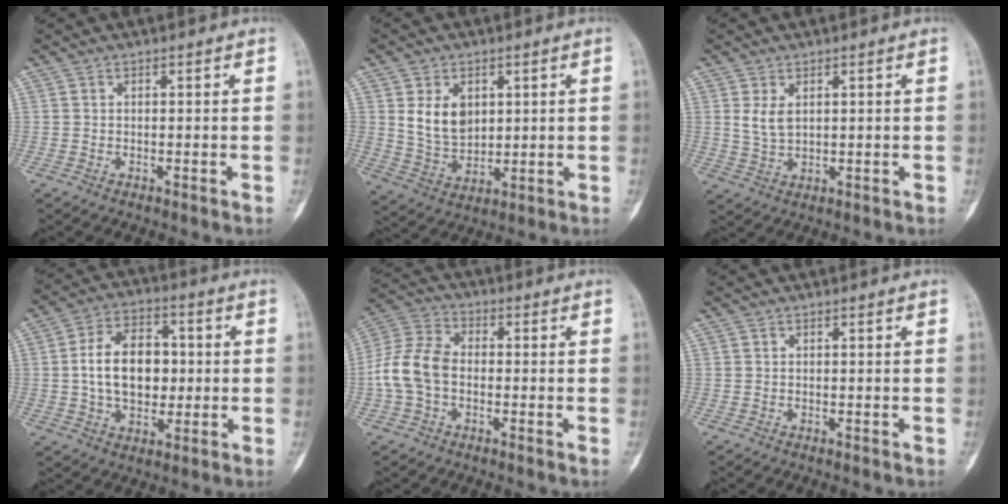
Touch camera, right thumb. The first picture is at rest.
{"total": 8.5, "force": [2.5, 6.0, 5.4], "torque": [-0.073, -0.019, 0.060]}
{"total": 3.8, "force": [1.3, 2.1, 2.8], "torque": [-0.052, -0.008, 0.035]}
{"total": 13.4, "force": [0.3, 9.0, 10.0], "torque": [-0.144, 0.016, 0.005]}
{"total": 10.2, "force": [-1.5, 7.0, 7.2], "torque": [-0.147, 0.030, -0.041]}
{"total": 0.0}